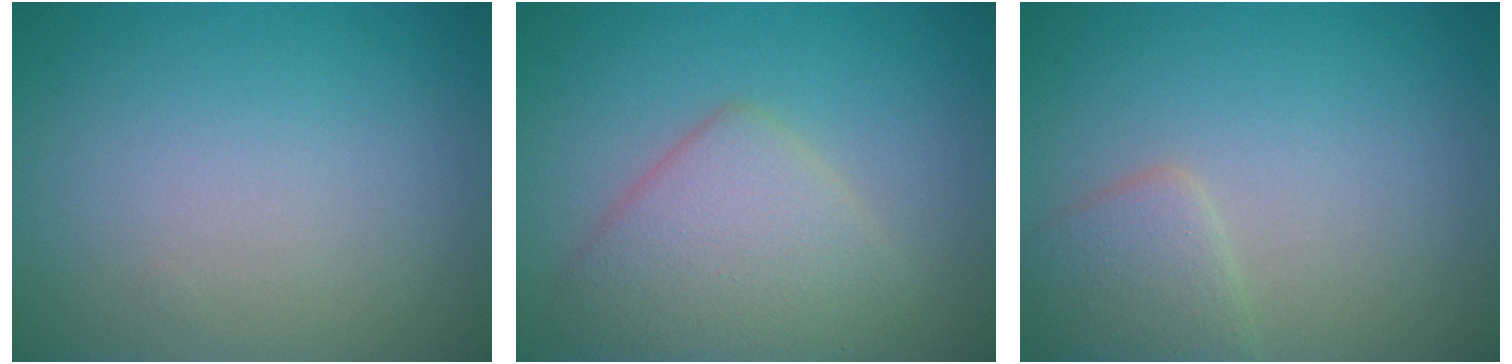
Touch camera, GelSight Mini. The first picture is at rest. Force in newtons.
{"total": 5.0, "press": 5.0, "slide": 0.3}
{"total": 2.5, "press": 2.5, "slide": 0.3}